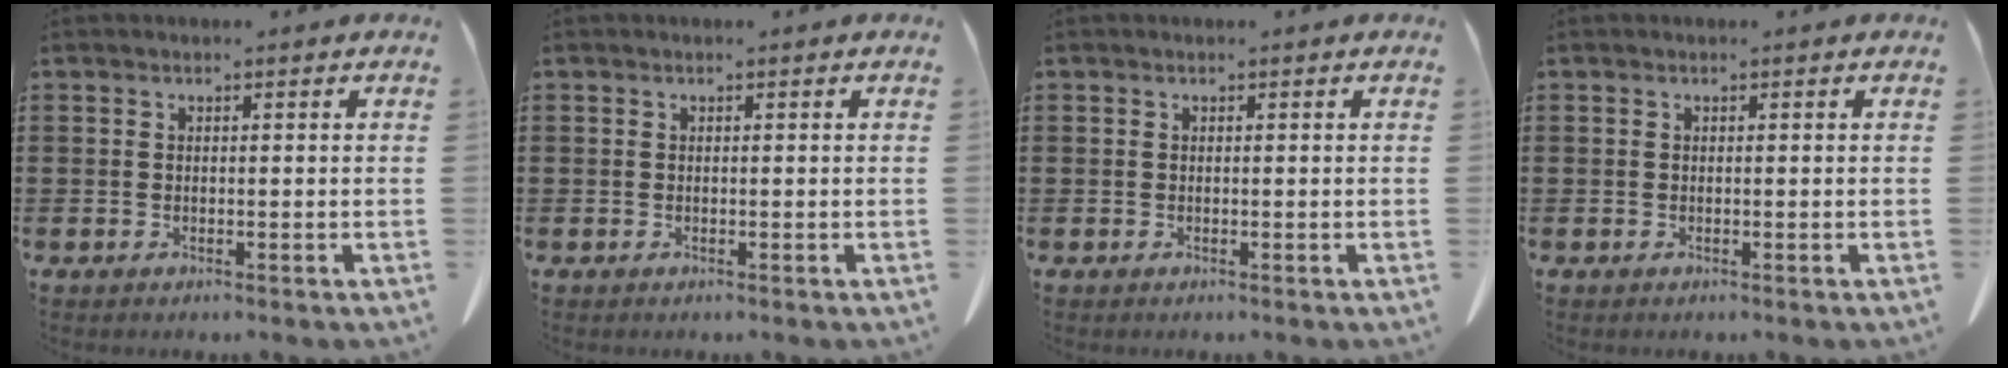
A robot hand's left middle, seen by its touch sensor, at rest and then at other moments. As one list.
[{"total": 0.0}, {"total": 0.0}, {"total": 0.0}]